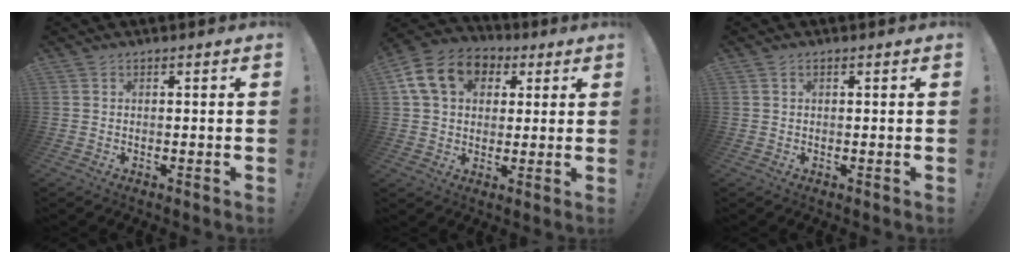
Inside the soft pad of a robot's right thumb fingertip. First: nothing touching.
{"total": 15.9, "force": [5.3, 12.1, 8.9], "torque": [-0.128, -0.002, 0.106]}
{"total": 0.6, "force": [0.3, 0.3, 0.4], "torque": [-0.008, 0.001, 0.005]}